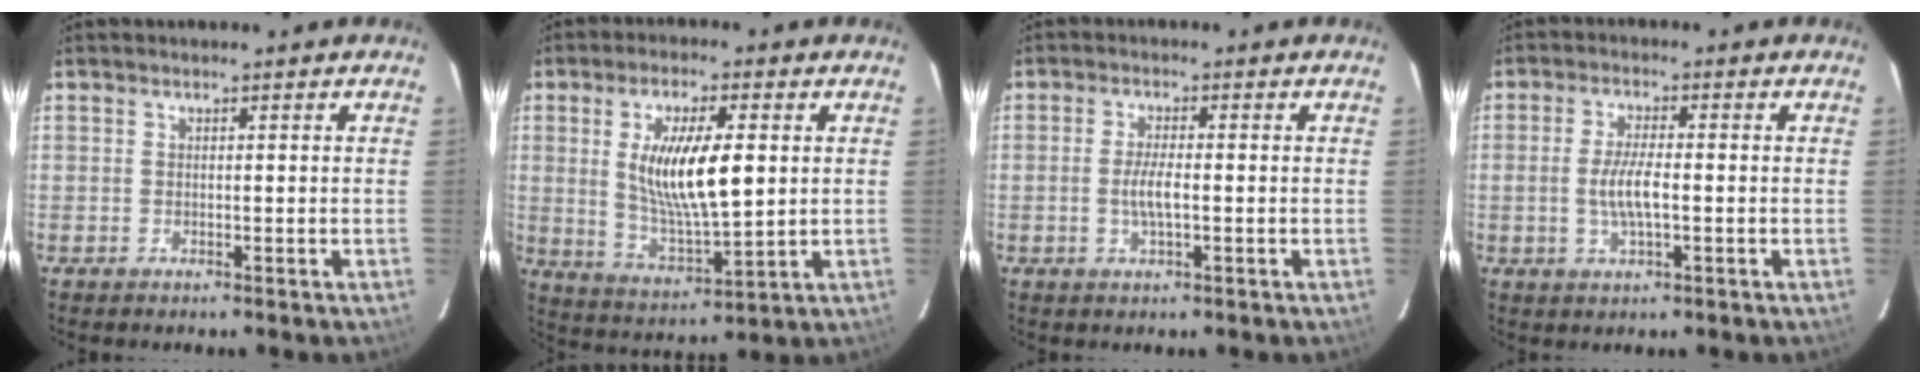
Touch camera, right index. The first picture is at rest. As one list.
[{"total": 13.6, "force": [2.1, 4.3, 12.7], "torque": [-0.232, -0.008, 0.047]}, {"total": 3.8, "force": [-0.8, 0.9, 3.6], "torque": [-0.071, -0.002, -0.013]}, {"total": 6.4, "force": [-1.0, 1.8, 6.0], "torque": [-0.119, -0.002, -0.018]}]